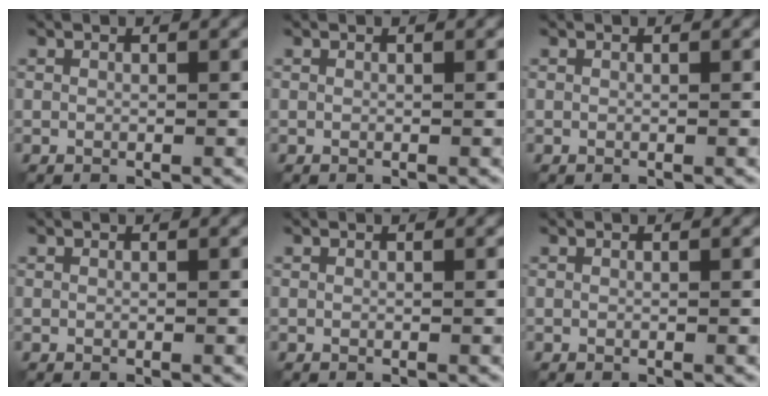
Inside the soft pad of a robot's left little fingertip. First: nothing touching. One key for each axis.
{"total": 0.0}
{"total": 0.0}
{"total": 0.0}
{"total": 0.0}
{"total": 0.0}